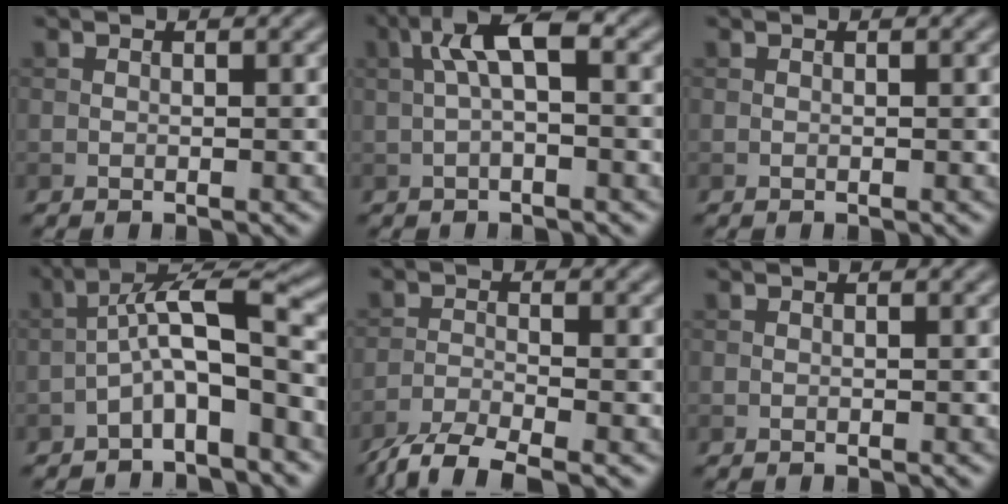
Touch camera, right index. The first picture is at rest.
{"total": 4.6, "force": [0.7, 1.4, 4.3], "torque": [-0.084, 0.018, 0.007]}
{"total": 0.0}
{"total": 5.5, "force": [-2.3, 1.3, 4.8], "torque": [-0.085, 0.026, -0.045]}
{"total": 4.8, "force": [-3.9, 0.9, 2.8], "torque": [-0.054, -0.010, -0.081]}
{"total": 0.0}